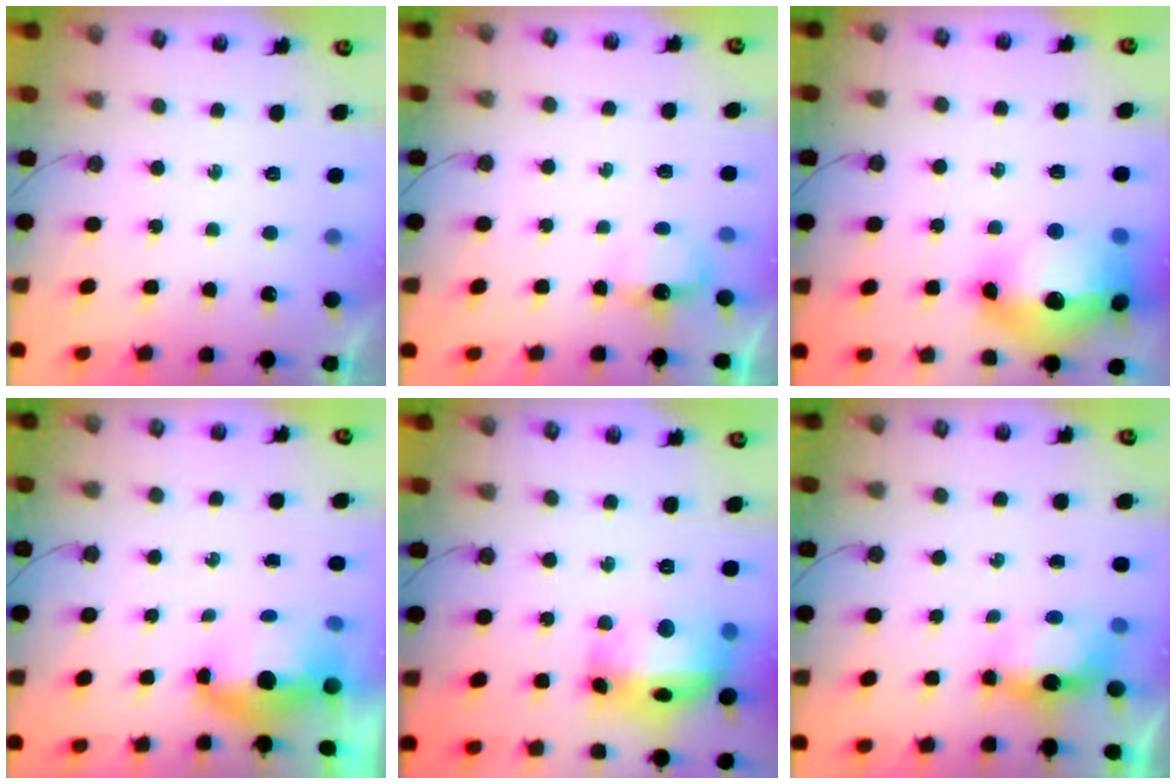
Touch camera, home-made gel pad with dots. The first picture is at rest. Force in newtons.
{"total": 4.6, "press": 4.5, "slide": 0.6}
{"total": 20.3, "press": 20.2, "slide": 1.9}
{"total": 6.0, "press": 5.8, "slide": 1.2}
{"total": 17.7, "press": 17.6, "slide": 1.4}
{"total": 8.1, "press": 6.6, "slide": 4.7}